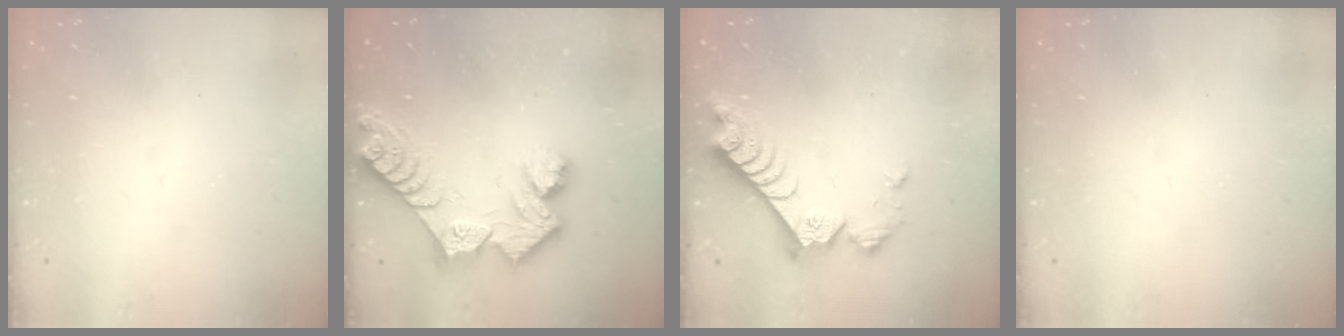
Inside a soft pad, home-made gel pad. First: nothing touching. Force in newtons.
{"total": 11.0, "press": 10.9, "slide": 1.1}
{"total": 8.3, "press": 8.3, "slide": 0.7}
{"total": 0.0}